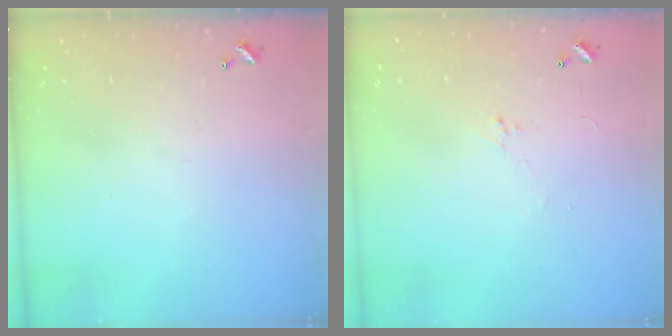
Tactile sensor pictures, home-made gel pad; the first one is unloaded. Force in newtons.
{"total": 0.6, "press": 0.3, "slide": 0.5}